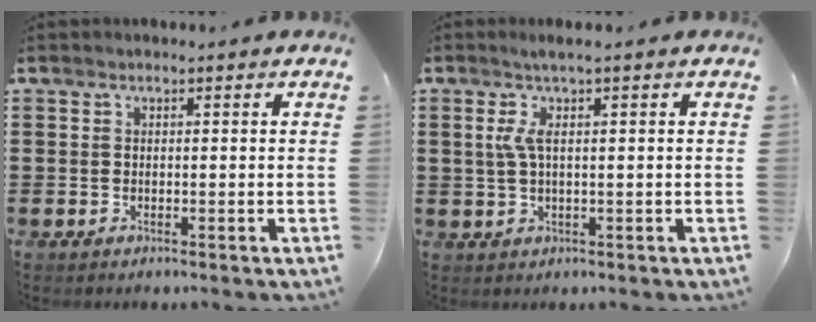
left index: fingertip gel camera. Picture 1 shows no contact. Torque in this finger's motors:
{"motor_torque": [0.56, -0.53, 0.18, 0.11]}